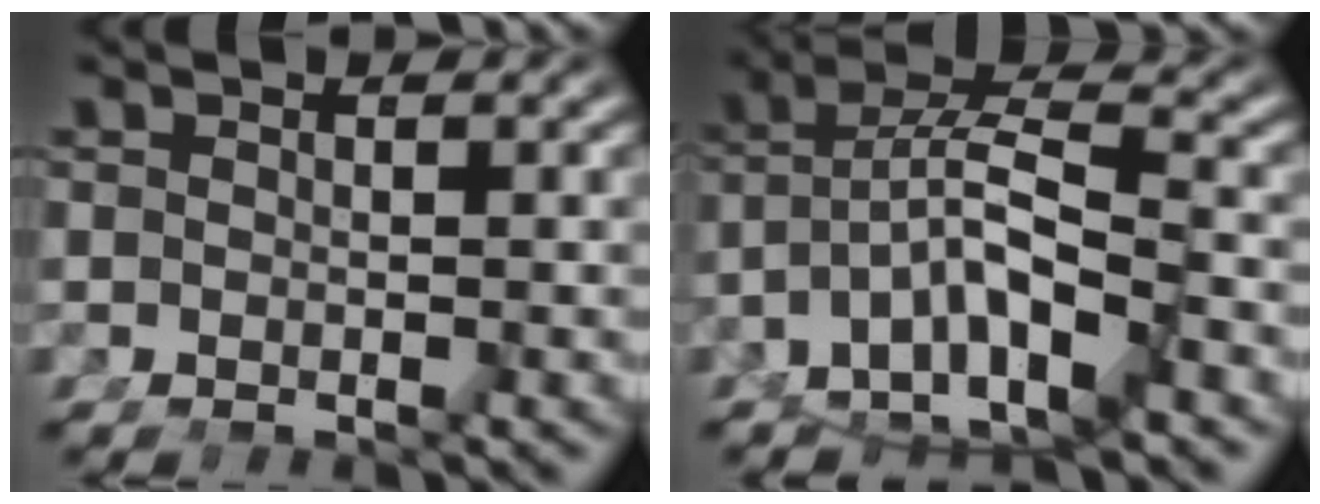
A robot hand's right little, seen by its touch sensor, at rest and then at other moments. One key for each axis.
{"total": 7.7, "fx": -1.6, "fy": 5.0, "fz": 5.6, "tx": -0.098, "ty": -0.019, "tz": -0.020}